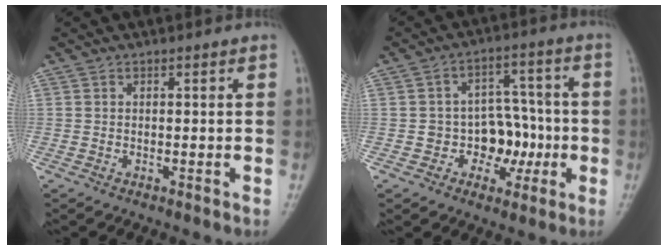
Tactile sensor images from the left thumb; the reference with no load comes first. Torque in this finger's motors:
{"motor_torque": [-0.18, 0.23, 0.25, 0.10, 0.00]}